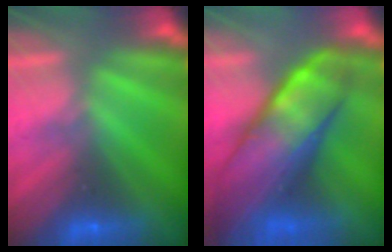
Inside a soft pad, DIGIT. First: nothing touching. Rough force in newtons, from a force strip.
{"total": 11.2}